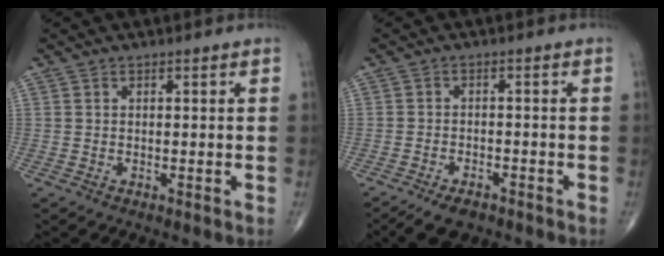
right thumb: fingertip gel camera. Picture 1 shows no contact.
{"total": 5.6, "force": [-4.2, 2.5, 2.7], "torque": [-0.043, 0.009, -0.070]}